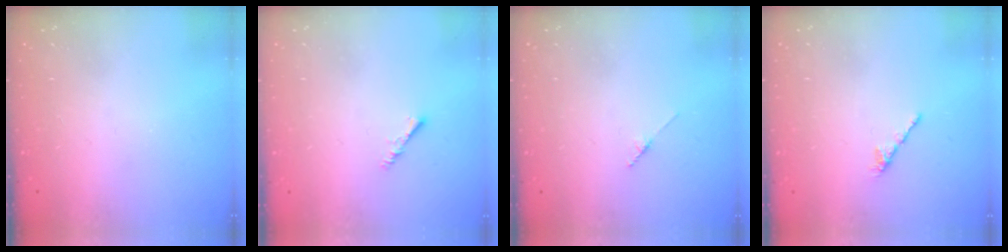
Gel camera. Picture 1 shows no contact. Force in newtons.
{"total": 1.9, "press": 1.9, "slide": 0.4}
{"total": 1.7, "press": 1.6, "slide": 0.2}
{"total": 2.1, "press": 2.0, "slide": 0.7}